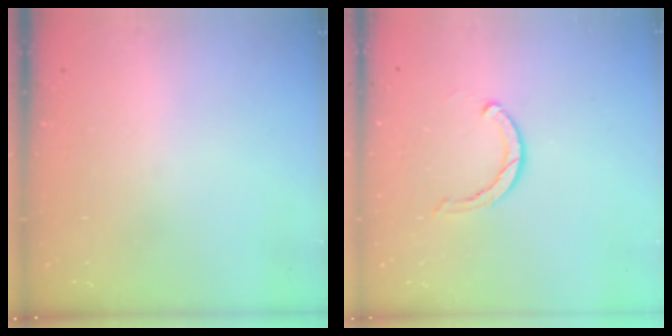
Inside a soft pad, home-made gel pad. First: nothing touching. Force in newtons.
{"total": 3.5, "press": 3.5, "slide": 0.2}